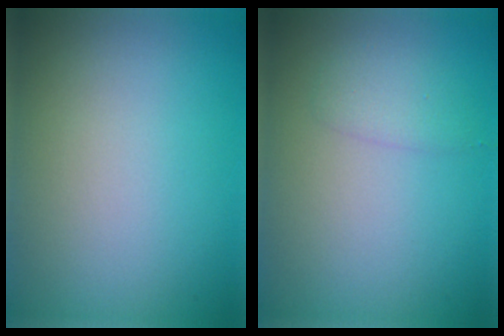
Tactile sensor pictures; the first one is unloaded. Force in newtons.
{"total": 1.4, "press": 1.4, "slide": 0.1}